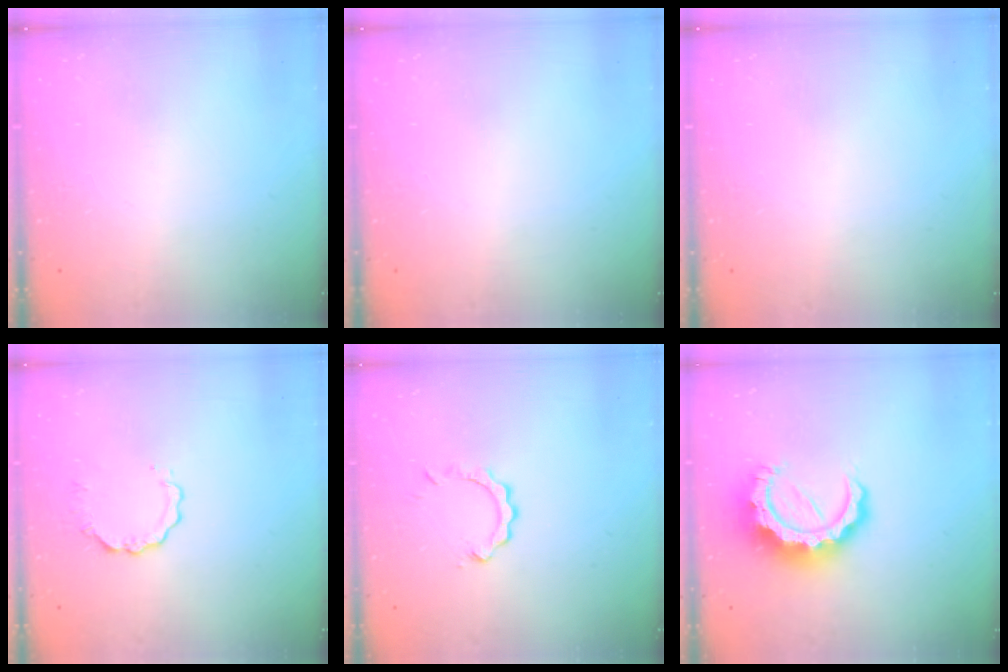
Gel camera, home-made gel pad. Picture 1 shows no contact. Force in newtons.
{"total": 0.0}
{"total": 0.0}
{"total": 2.9, "press": 2.9, "slide": 0.3}
{"total": 2.7, "press": 2.6, "slide": 0.3}
{"total": 13.7, "press": 13.6, "slide": 1.3}